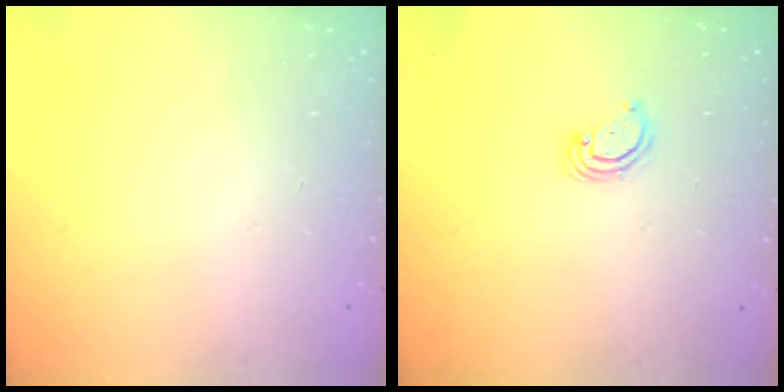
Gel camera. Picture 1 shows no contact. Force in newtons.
{"total": 2.8, "press": 2.8, "slide": 0.3}